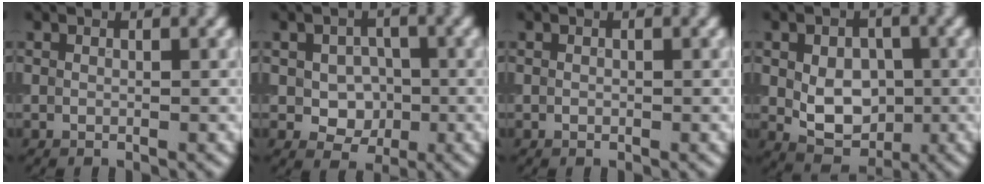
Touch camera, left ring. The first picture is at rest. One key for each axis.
{"total": 3.6, "fx": -0.5, "fy": 2.8, "fz": 2.1, "tx": -0.030, "ty": -0.004, "tz": -0.010}
{"total": 0.0}
{"total": 5.6, "fx": -0.4, "fy": 3.9, "fz": 4.1, "tx": -0.070, "ty": -0.005, "tz": -0.007}